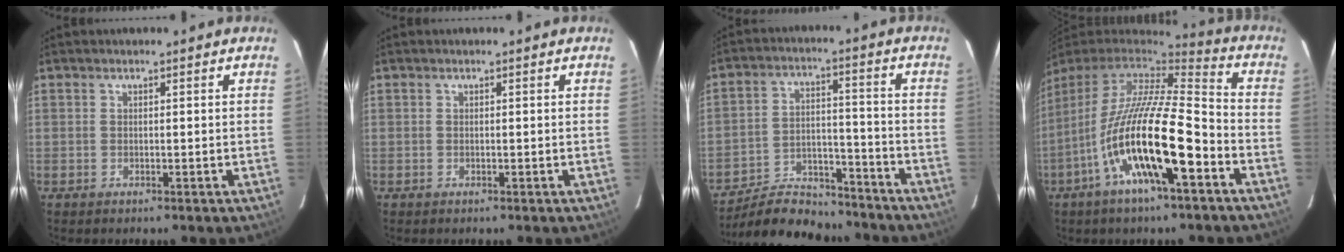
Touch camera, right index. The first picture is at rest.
{"total": 0.0}
{"total": 15.7, "force": [-14.2, 5.1, 4.6], "torque": [-0.106, 0.014, -0.216]}
{"total": 20.3, "force": [-8.4, 4.0, 18.0], "torque": [-0.320, -0.037, -0.156]}